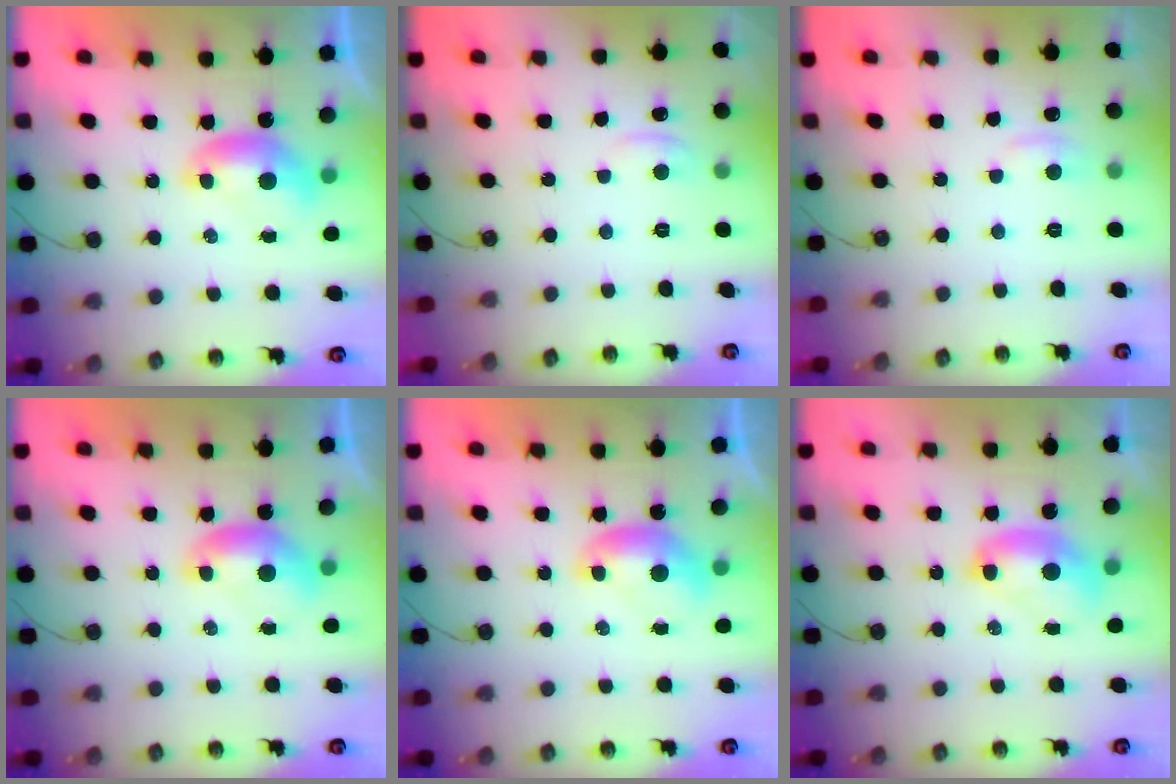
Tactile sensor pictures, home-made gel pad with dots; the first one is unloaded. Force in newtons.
{"total": 0.8, "press": 0.0, "slide": 0.8}
{"total": 1.1, "press": 0.8, "slide": 0.8}
{"total": 0.0}
{"total": 0.0}
{"total": 2.7, "press": 2.7, "slide": 0.1}